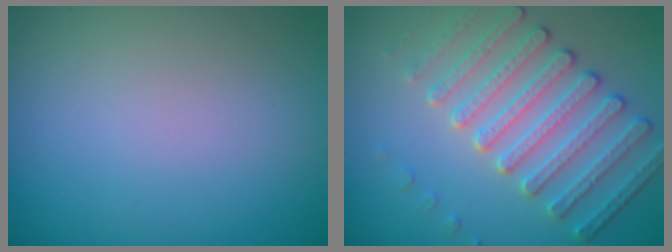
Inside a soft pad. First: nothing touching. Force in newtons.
{"total": 4.2, "press": 4.2, "slide": 0.5}